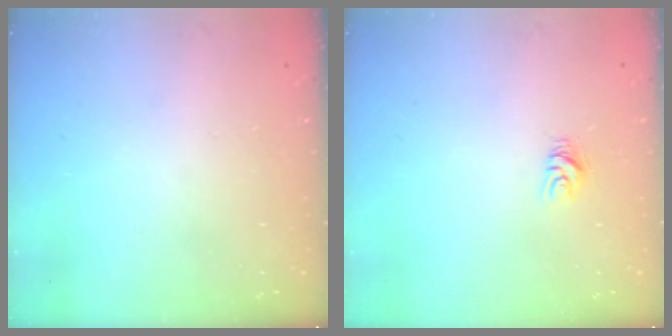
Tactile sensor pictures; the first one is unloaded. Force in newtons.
{"total": 5.0, "press": 5.0, "slide": 0.3}